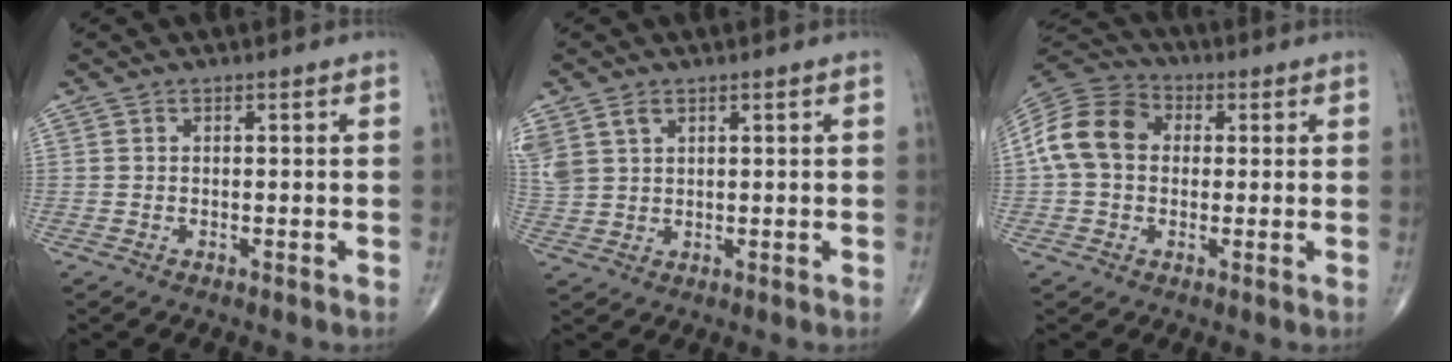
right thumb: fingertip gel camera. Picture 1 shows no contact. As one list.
[{"total": 6.8, "force": [3.3, 4.7, 3.7], "torque": [-0.096, 0.002, 0.079]}, {"total": 13.1, "force": [1.1, 10.1, 8.2], "torque": [-0.152, 0.034, 0.013]}]